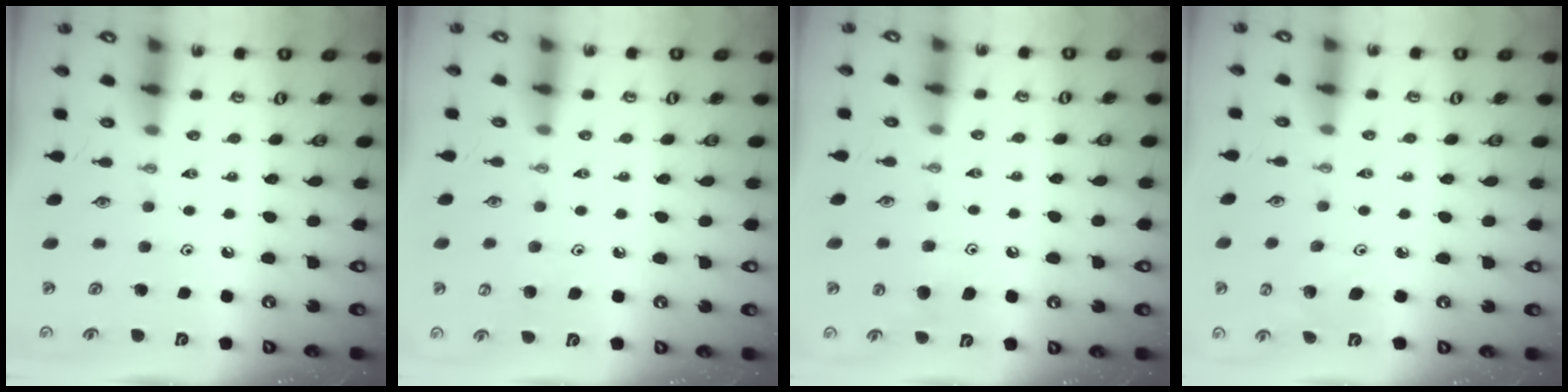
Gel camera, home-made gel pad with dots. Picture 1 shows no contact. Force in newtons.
{"total": 5.1, "press": 5.0, "slide": 0.7}
{"total": 6.7, "press": 6.7, "slide": 0.9}
{"total": 6.3, "press": 6.2, "slide": 1.0}